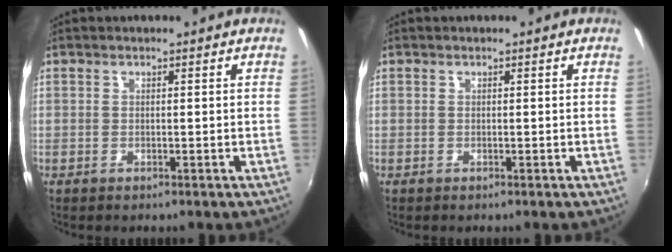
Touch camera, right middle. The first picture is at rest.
{"total": 0.0}